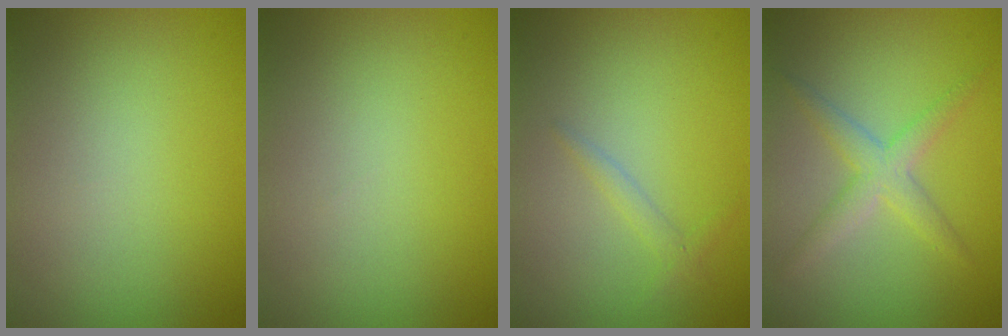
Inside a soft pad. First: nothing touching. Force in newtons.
{"total": 0.0}
{"total": 1.1, "press": 1.1, "slide": 0.0}
{"total": 2.8, "press": 2.8, "slide": 0.1}